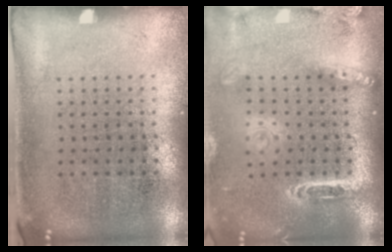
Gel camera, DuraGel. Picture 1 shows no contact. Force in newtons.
{"total": 2.4, "press": 1.9, "slide": 1.5}